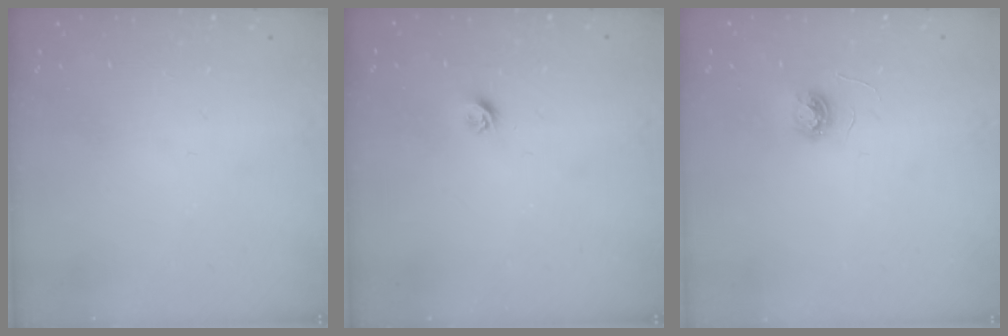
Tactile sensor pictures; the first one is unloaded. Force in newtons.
{"total": 4.2, "press": 4.1, "slide": 0.7}
{"total": 3.7, "press": 3.7, "slide": 0.3}